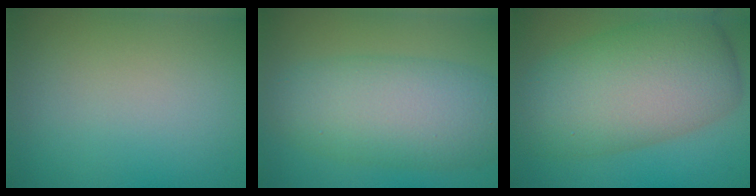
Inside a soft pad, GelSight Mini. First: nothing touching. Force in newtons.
{"total": 8.5, "press": 8.5, "slide": 0.1}
{"total": 11.2, "press": 11.2, "slide": 0.6}